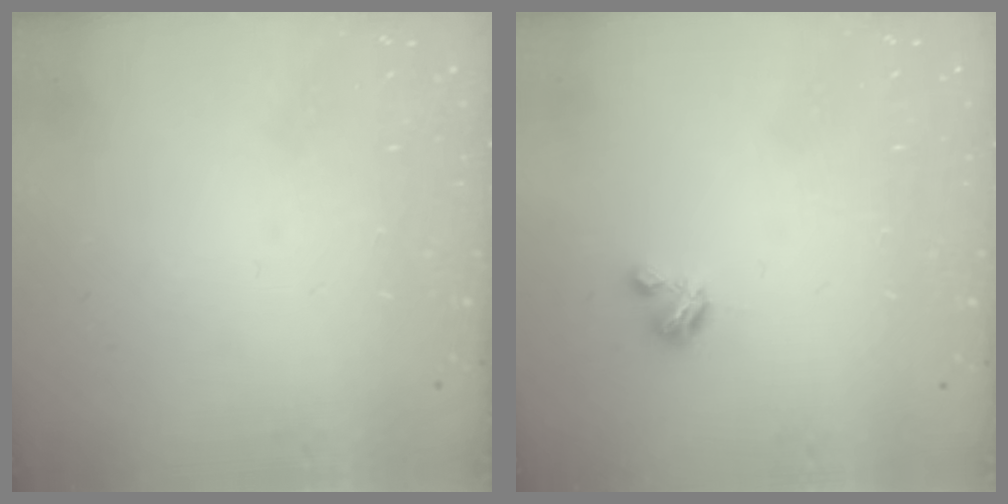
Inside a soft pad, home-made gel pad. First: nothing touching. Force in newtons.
{"total": 2.9, "press": 2.9, "slide": 0.3}